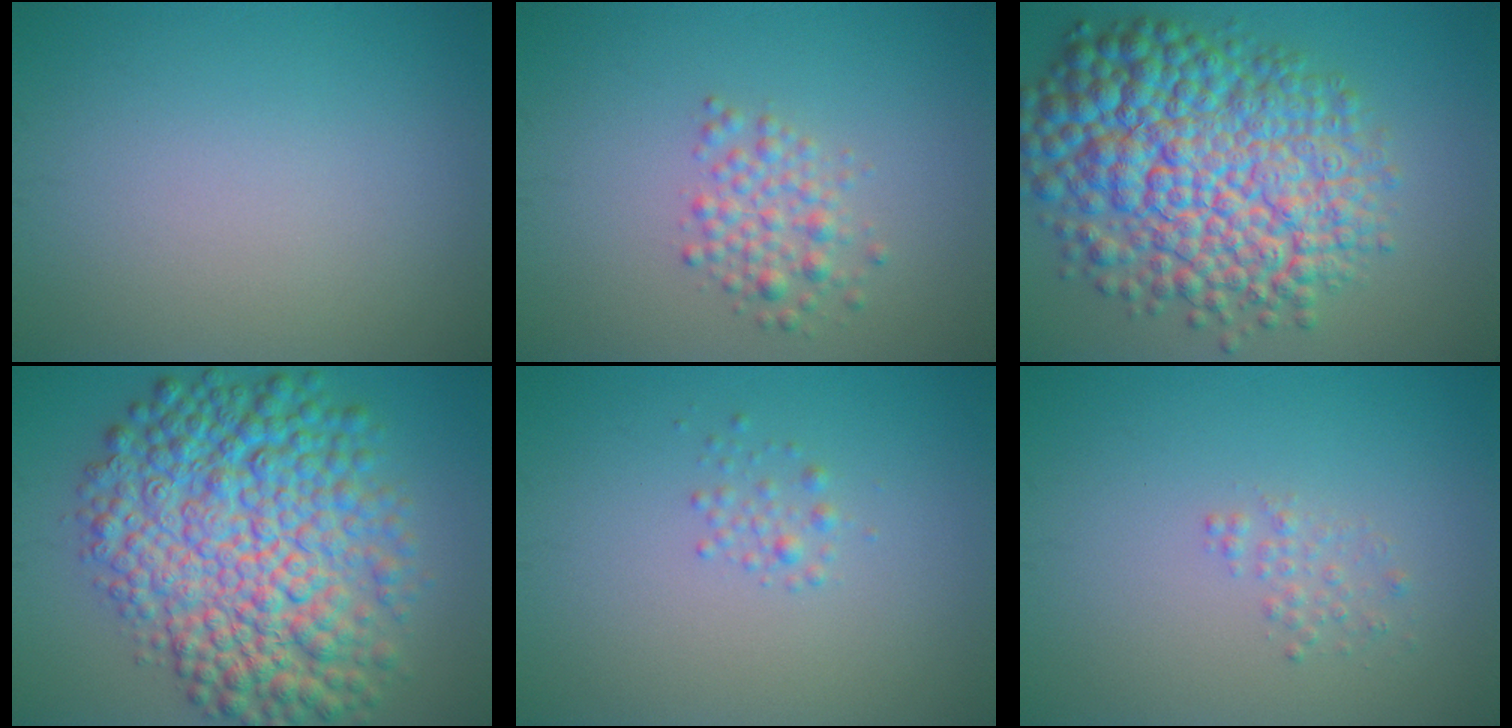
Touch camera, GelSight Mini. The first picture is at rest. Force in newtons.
{"total": 2.5, "press": 2.5, "slide": 0.1}
{"total": 13.0, "press": 13.0, "slide": 0.3}
{"total": 12.1, "press": 12.1, "slide": 0.1}
{"total": 1.1, "press": 1.1, "slide": 0.1}
{"total": 1.1, "press": 1.1, "slide": 0.0}